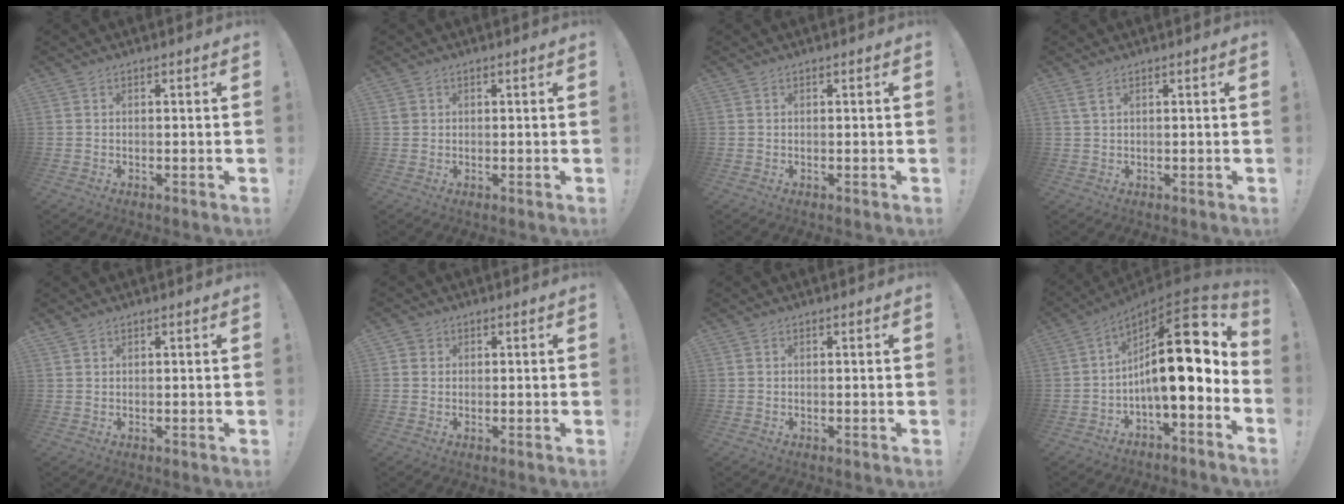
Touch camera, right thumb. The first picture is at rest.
{"total": 1.7, "force": [0.8, 1.4, 0.5], "torque": [-0.008, 0.001, 0.015]}
{"total": 0.0}
{"total": 2.3, "force": [1.2, 0.4, 1.9], "torque": [-0.038, 0.001, 0.021]}
{"total": 1.1, "force": [1.0, 0.5, 0.2], "torque": [0.000, -0.003, 0.018]}
{"total": 1.7, "force": [0.4, 1.6, 0.3], "torque": [0.001, -0.001, 0.006]}
{"total": 0.0}
{"total": 20.6, "force": [2.4, 6.2, 19.5], "torque": [-0.310, -0.014, 0.037]}